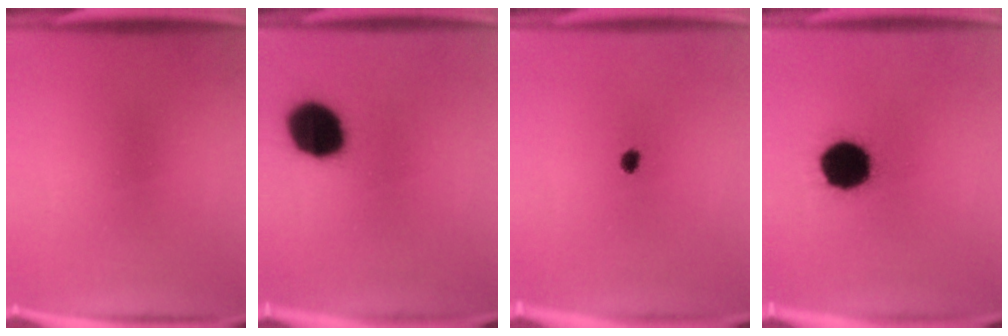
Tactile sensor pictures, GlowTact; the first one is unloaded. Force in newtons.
{"total": 14.3}
{"total": 1.8}
{"total": 16.3}